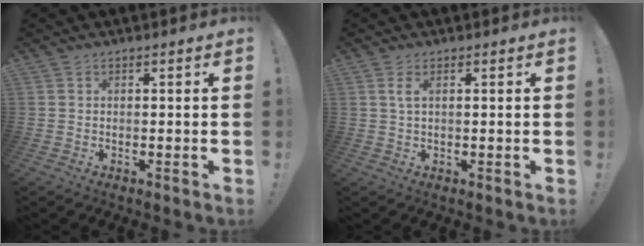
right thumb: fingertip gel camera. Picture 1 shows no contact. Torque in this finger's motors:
{"motor_torque": [0.43, 0.43, -0.10, 0.10, 0.04]}